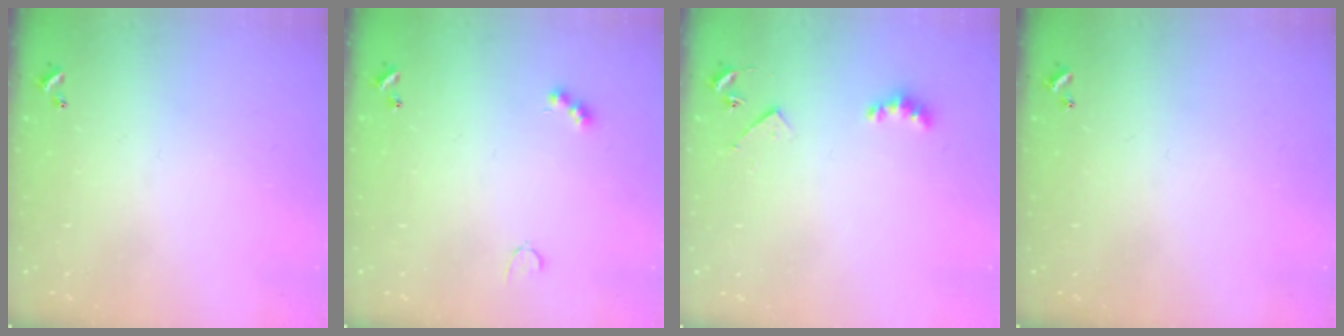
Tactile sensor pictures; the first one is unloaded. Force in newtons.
{"total": 4.1, "press": 4.1, "slide": 0.6}
{"total": 4.5, "press": 4.4, "slide": 0.7}
{"total": 0.0}